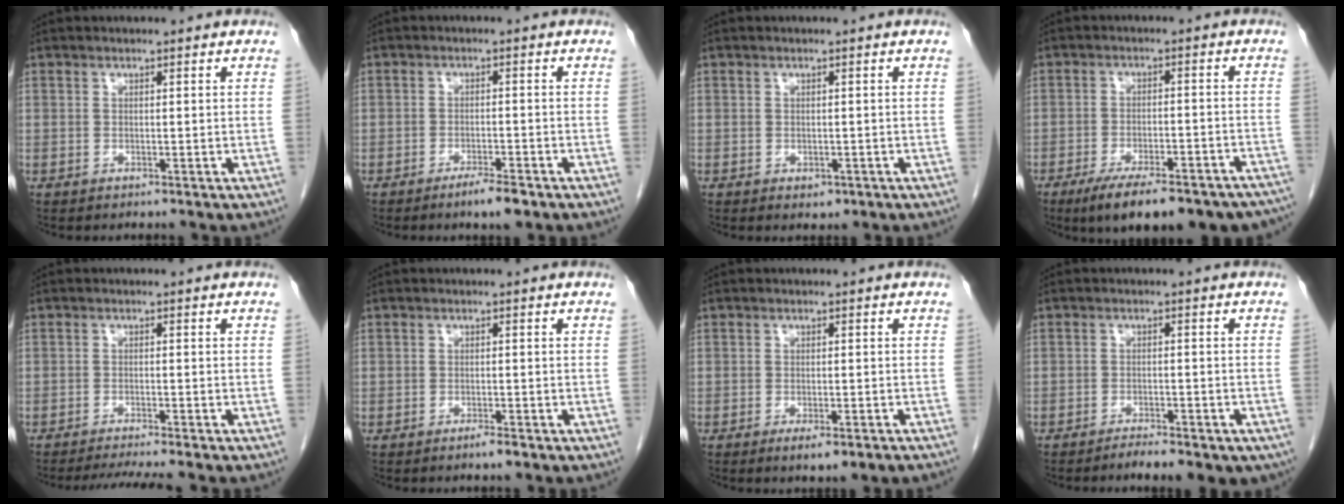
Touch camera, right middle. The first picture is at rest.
{"total": 3.5, "force": [-2.5, 0.5, 2.4], "torque": [-0.041, -0.002, -0.040]}
{"total": 1.4, "force": [-0.6, 0.9, 0.8], "torque": [-0.010, 0.000, -0.002]}
{"total": 20.2, "force": [-16.3, 5.2, 10.7], "torque": [-0.114, 0.004, -0.214]}
{"total": 6.2, "force": [-5.6, -0.7, 2.8], "torque": [-0.035, -0.014, -0.087]}
{"total": 1.4, "force": [-1.1, 0.2, 0.8], "torque": [-0.017, -0.002, -0.016]}
{"total": 3.9, "force": [-2.6, 0.6, 2.9], "torque": [-0.034, -0.007, -0.033]}
{"total": 7.4, "force": [-5.4, 2.2, 4.5], "torque": [-0.053, 0.001, -0.072]}